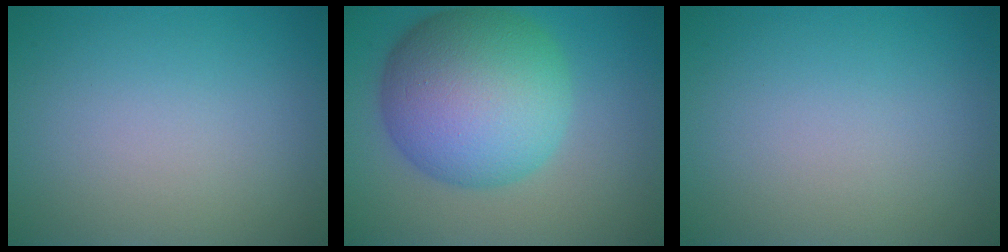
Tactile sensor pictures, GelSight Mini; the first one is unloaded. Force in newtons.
{"total": 12.4, "press": 12.4, "slide": 0.1}
{"total": 0.0}